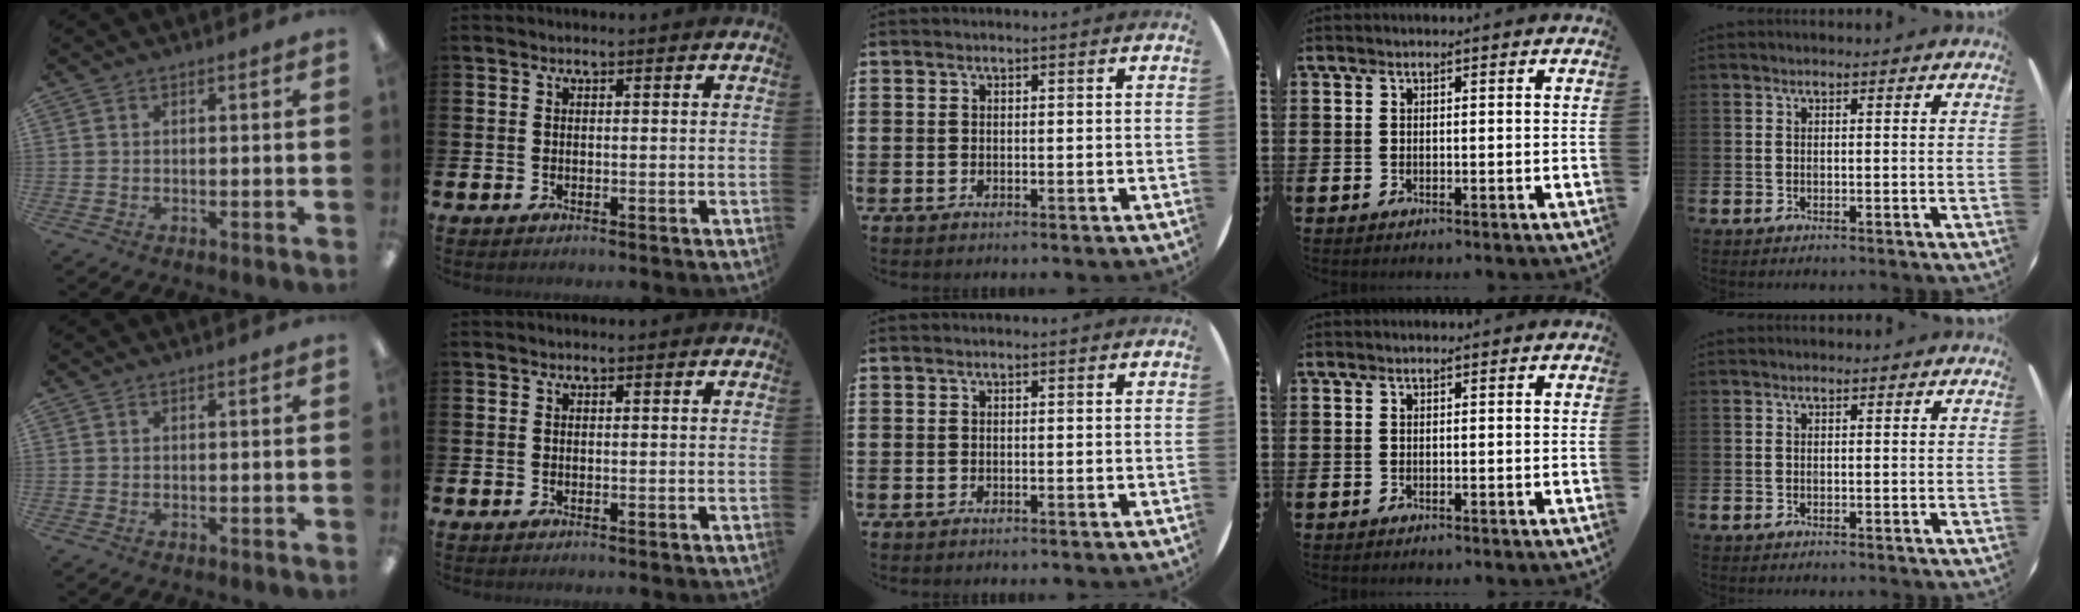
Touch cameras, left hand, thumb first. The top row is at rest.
{}